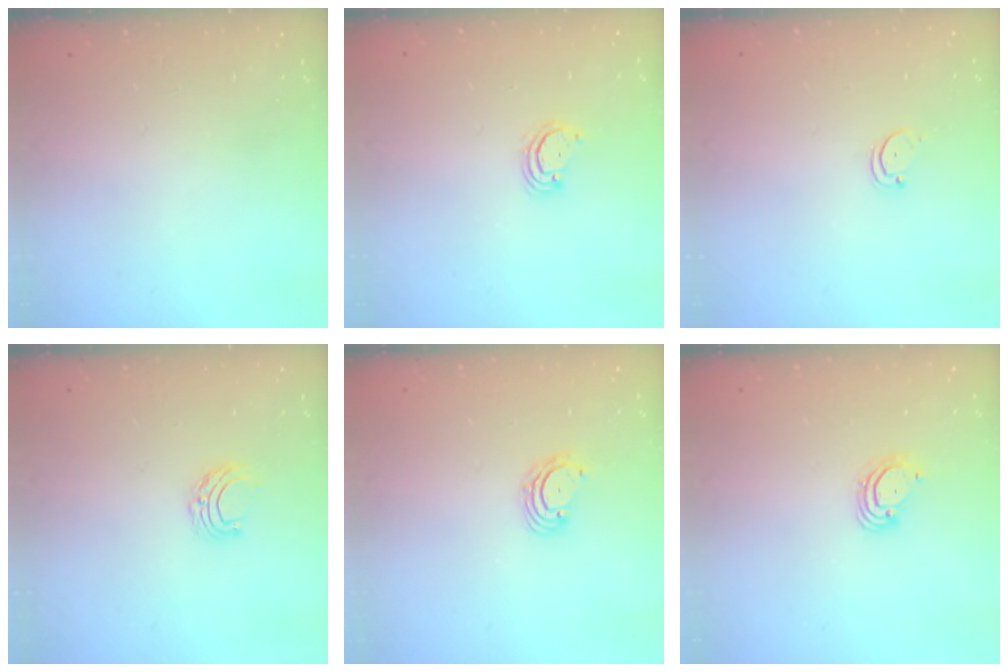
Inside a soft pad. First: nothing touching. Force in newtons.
{"total": 2.9, "press": 2.9, "slide": 0.2}
{"total": 1.6, "press": 1.6, "slide": 0.4}
{"total": 5.6, "press": 5.6, "slide": 0.5}
{"total": 2.8, "press": 2.8, "slide": 0.3}
{"total": 3.7, "press": 3.7, "slide": 0.1}